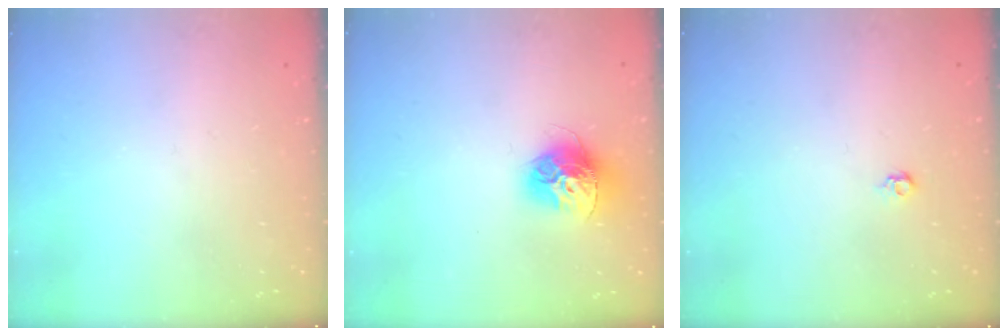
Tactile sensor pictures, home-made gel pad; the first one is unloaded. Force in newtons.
{"total": 13.8, "press": 13.8, "slide": 1.3}
{"total": 3.9, "press": 3.8, "slide": 0.8}